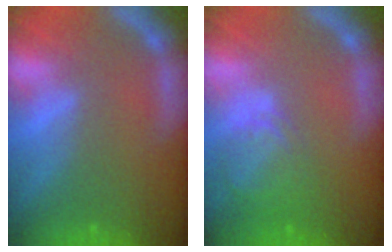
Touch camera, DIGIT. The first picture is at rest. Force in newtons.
{"total": 4.0}